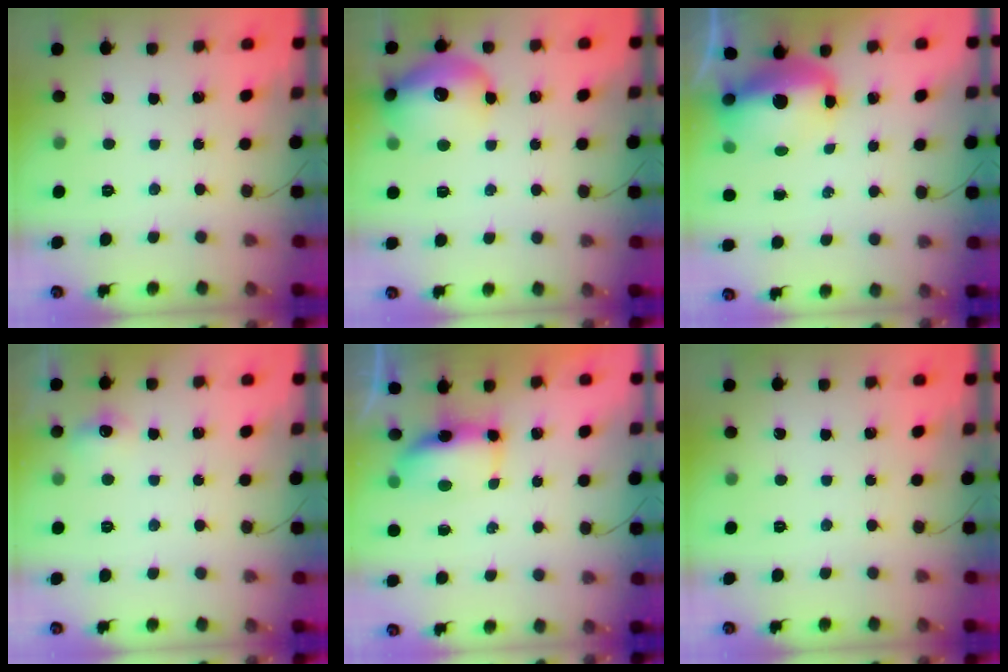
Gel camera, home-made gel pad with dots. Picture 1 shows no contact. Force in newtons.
{"total": 16.0, "press": 15.9, "slide": 1.8}
{"total": 13.9, "press": 13.7, "slide": 2.7}
{"total": 5.3, "press": 5.1, "slide": 1.2}
{"total": 6.9, "press": 6.8, "slide": 1.2}
{"total": 0.0}